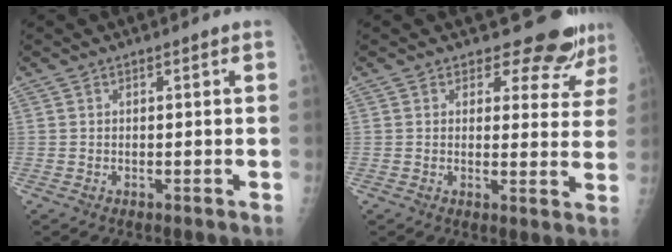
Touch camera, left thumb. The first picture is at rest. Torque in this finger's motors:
{"motor_torque": [-0.45, 0.01, -0.19, -0.21, 0.03]}